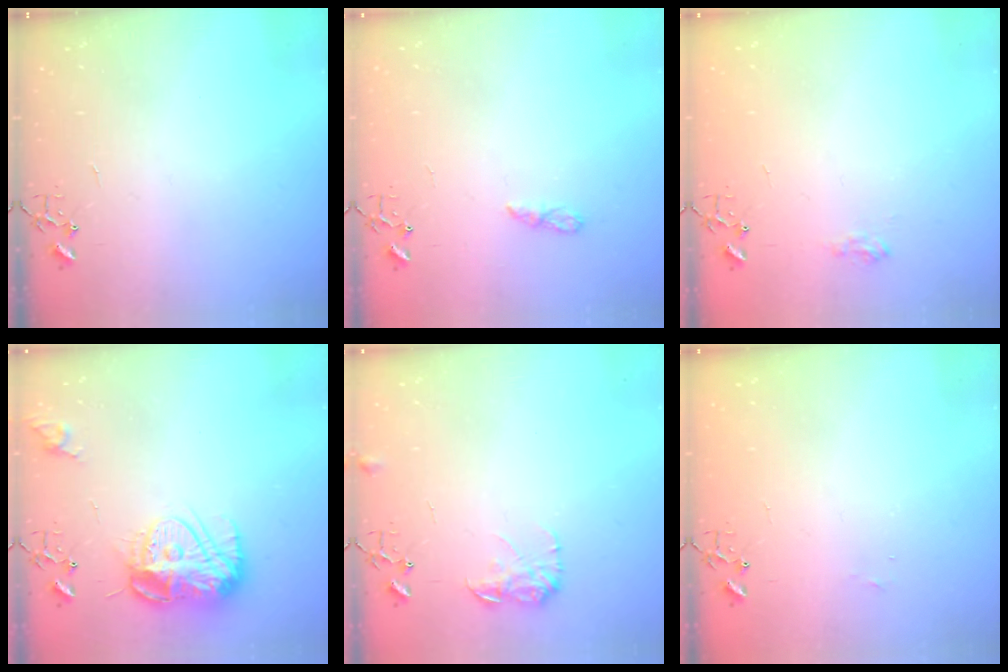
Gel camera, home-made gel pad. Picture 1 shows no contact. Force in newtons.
{"total": 5.4, "press": 5.4, "slide": 0.6}
{"total": 7.8, "press": 7.8, "slide": 0.3}
{"total": 15.2, "press": 15.2, "slide": 1.5}
{"total": 8.4, "press": 8.4, "slide": 0.4}
{"total": 4.2, "press": 4.2, "slide": 0.5}